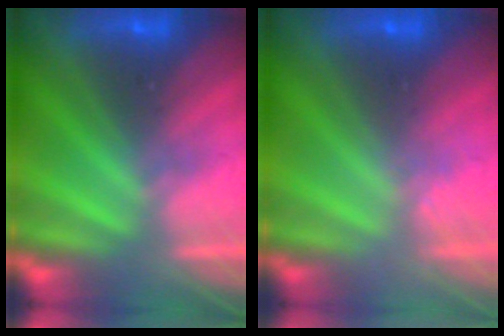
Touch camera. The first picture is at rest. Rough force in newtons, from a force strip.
{"total": 1.7}